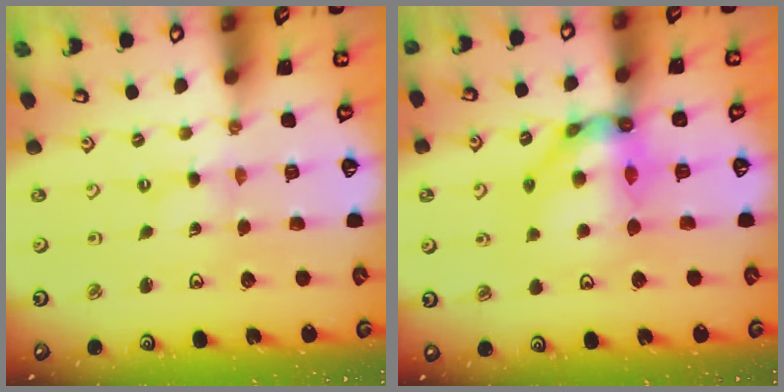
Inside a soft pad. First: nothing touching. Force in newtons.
{"total": 13.0, "press": 12.9, "slide": 1.4}